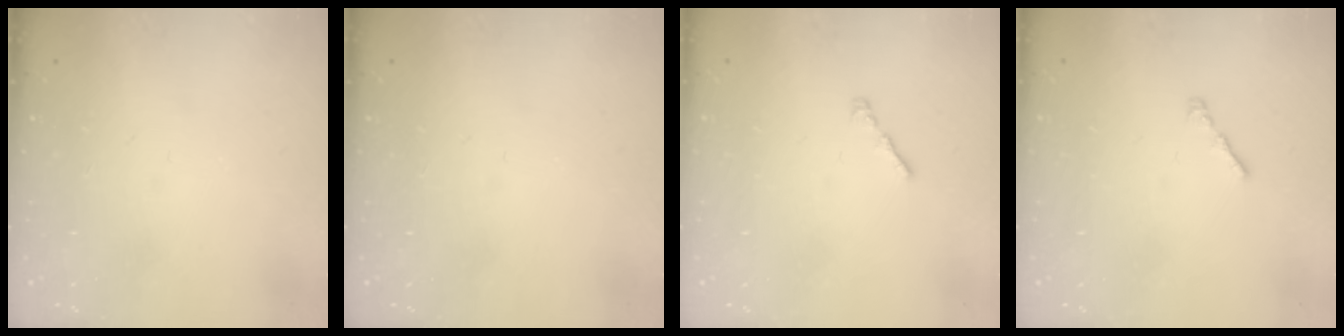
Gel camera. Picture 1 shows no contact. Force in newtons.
{"total": 0.0}
{"total": 1.1, "press": 0.9, "slide": 0.5}
{"total": 1.1, "press": 0.9, "slide": 0.5}